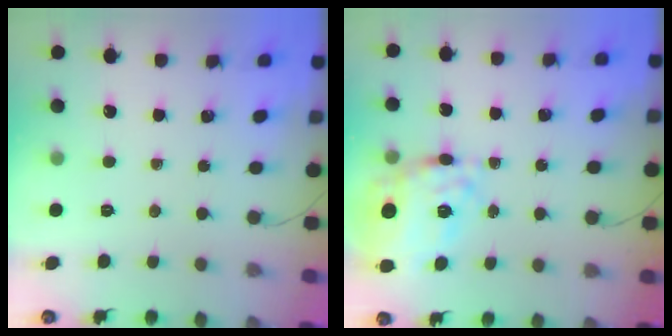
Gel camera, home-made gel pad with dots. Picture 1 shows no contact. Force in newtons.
{"total": 14.5, "press": 13.8, "slide": 4.4}